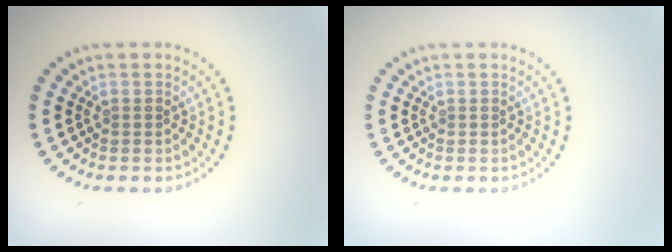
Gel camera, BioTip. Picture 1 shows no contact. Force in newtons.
{"total": 0.0}